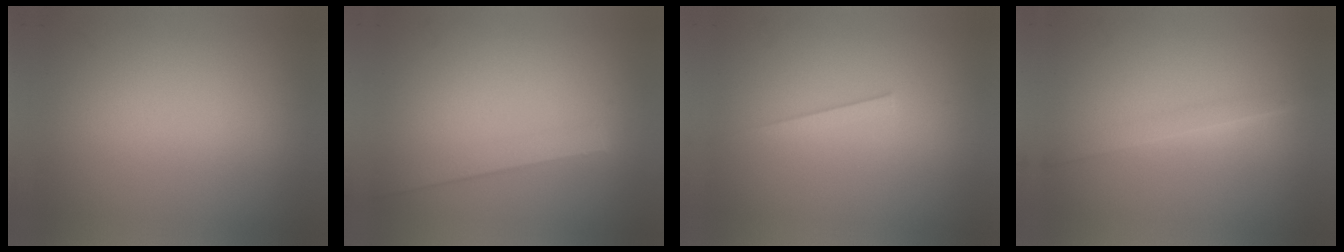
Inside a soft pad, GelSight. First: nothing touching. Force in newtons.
{"total": 1.6}
{"total": 1.1}
{"total": 1.4}